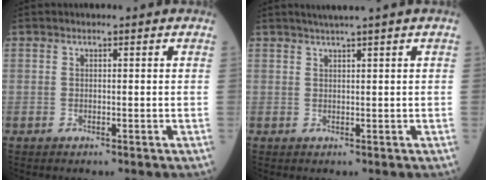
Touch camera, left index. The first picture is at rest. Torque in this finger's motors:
{"motor_torque": [0.10, -0.79, 0.16, 0.05]}